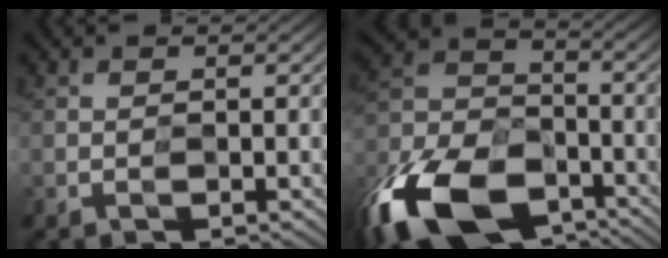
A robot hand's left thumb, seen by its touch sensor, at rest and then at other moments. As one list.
[{"total": 15.8, "force": [-10.3, 8.5, 8.4], "torque": [-0.212, -0.031, -0.207]}]